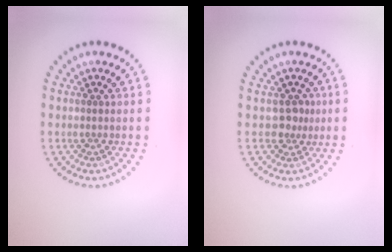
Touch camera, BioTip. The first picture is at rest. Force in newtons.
{"total": 1.7, "press": 1.3, "slide": 1.1}